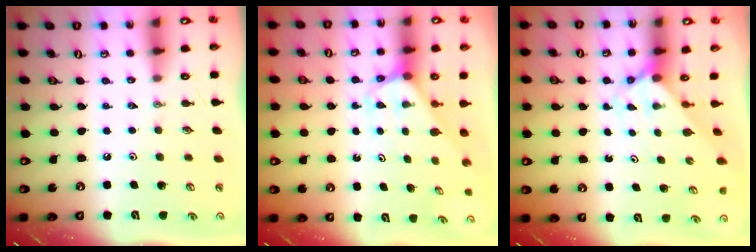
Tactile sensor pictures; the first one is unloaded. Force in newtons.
{"total": 2.5, "press": 2.5, "slide": 0.1}
{"total": 2.0, "press": 2.0, "slide": 0.2}